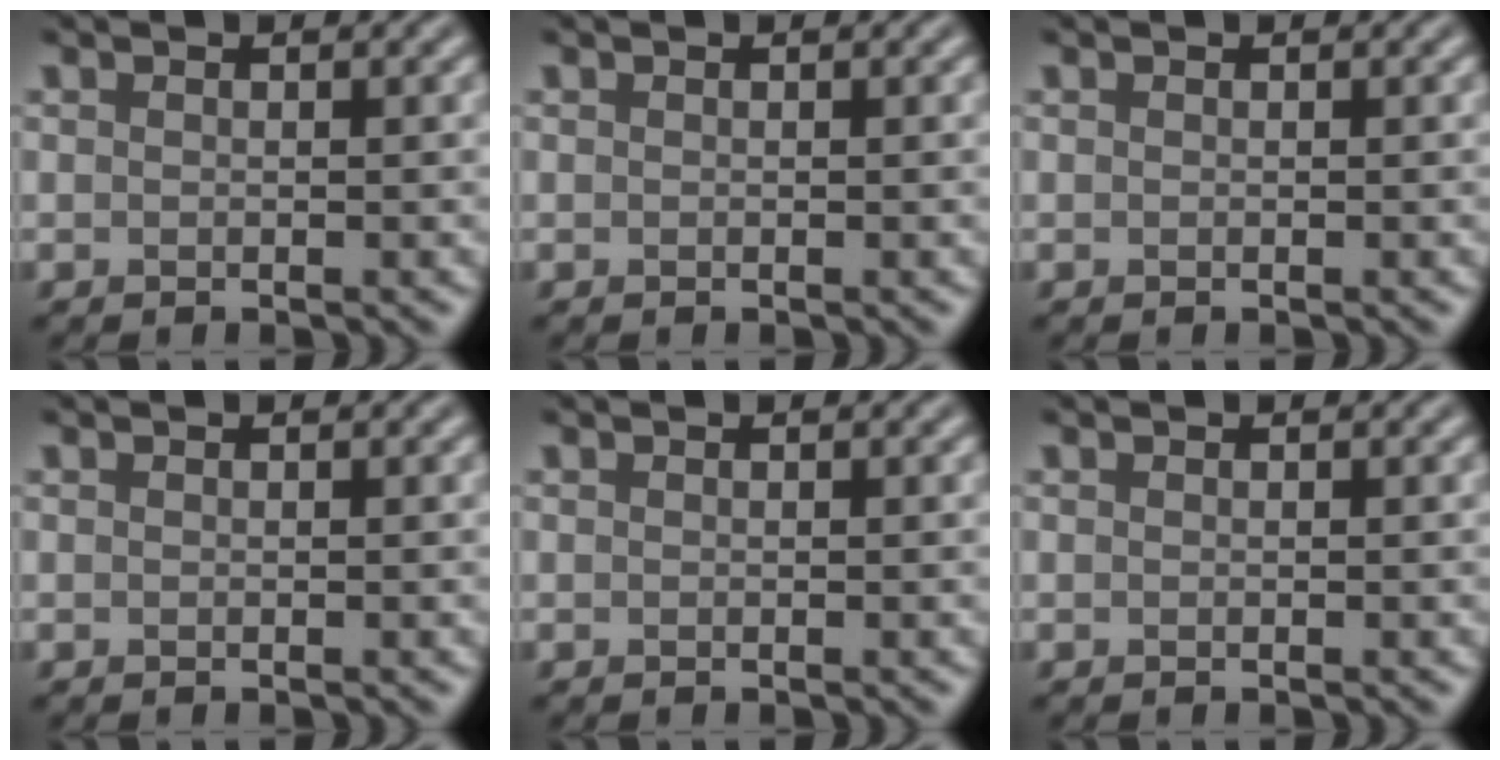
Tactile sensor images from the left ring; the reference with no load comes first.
{"total": 0.0}
{"total": 0.0}
{"total": 0.0}
{"total": 0.0}
{"total": 0.0}